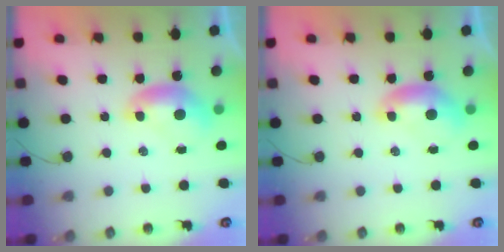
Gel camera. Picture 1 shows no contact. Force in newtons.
{"total": 0.0}